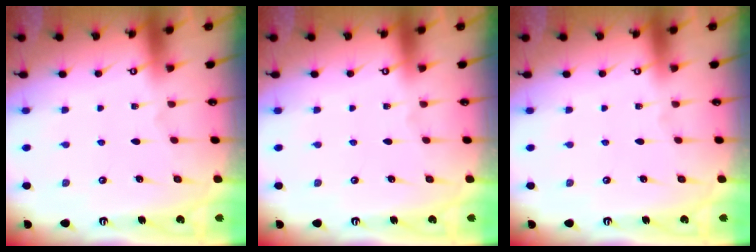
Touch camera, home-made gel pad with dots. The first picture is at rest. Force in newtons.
{"total": 0.0}
{"total": 0.0}